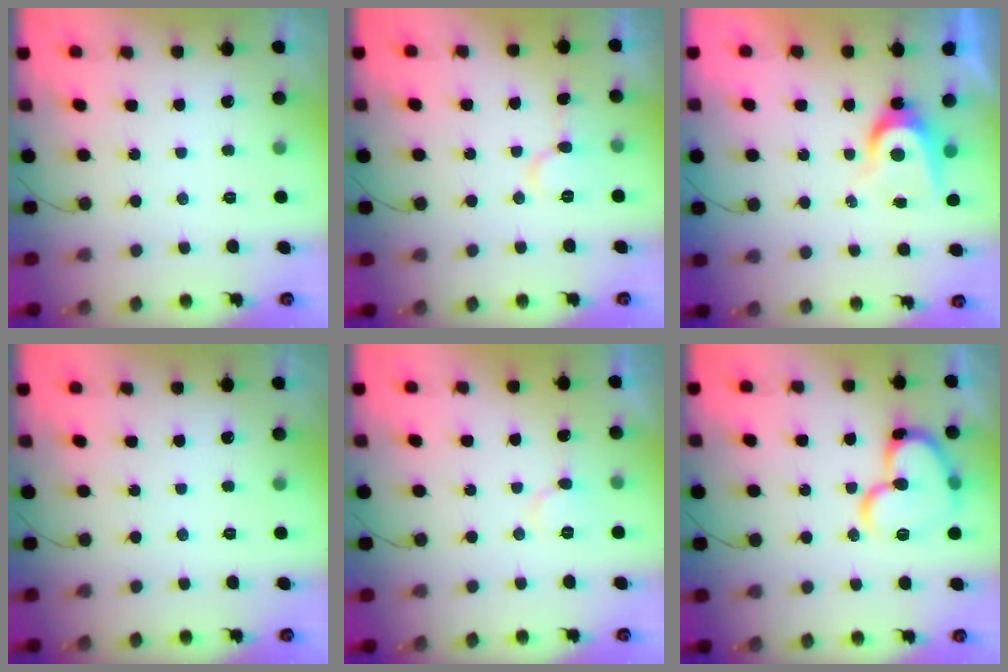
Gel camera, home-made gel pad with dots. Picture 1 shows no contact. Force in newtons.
{"total": 6.3, "press": 6.3, "slide": 0.5}
{"total": 6.9, "press": 6.9, "slide": 0.4}
{"total": 0.0}
{"total": 5.6, "press": 5.6, "slide": 0.5}
{"total": 16.7, "press": 16.6, "slide": 1.4}